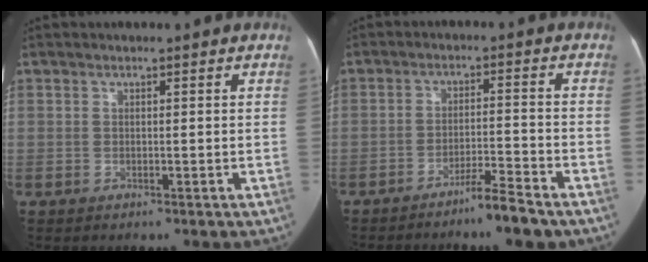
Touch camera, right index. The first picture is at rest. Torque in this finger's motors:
{"motor_torque": [0.38, -0.36, 0.06, 0.02]}